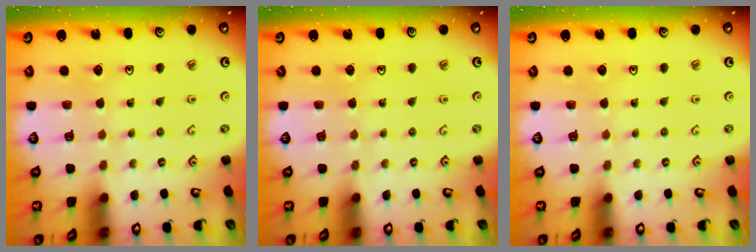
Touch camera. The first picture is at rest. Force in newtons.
{"total": 0.0}
{"total": 0.0}